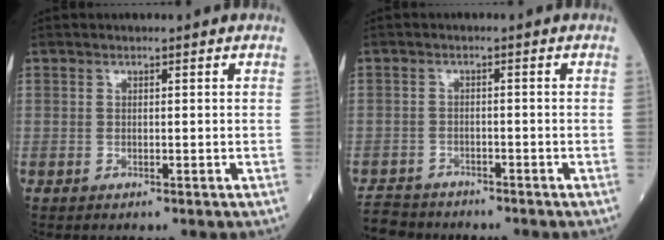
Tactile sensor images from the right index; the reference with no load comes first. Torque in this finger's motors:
{"motor_torque": [-1.29, 0.20, -1.05, -0.21]}